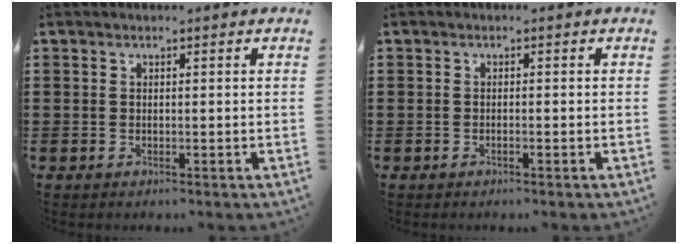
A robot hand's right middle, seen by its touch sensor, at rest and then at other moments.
{"total": 0.5, "force": [-0.4, 0.0, 0.4], "torque": [-0.008, -0.001, -0.007]}